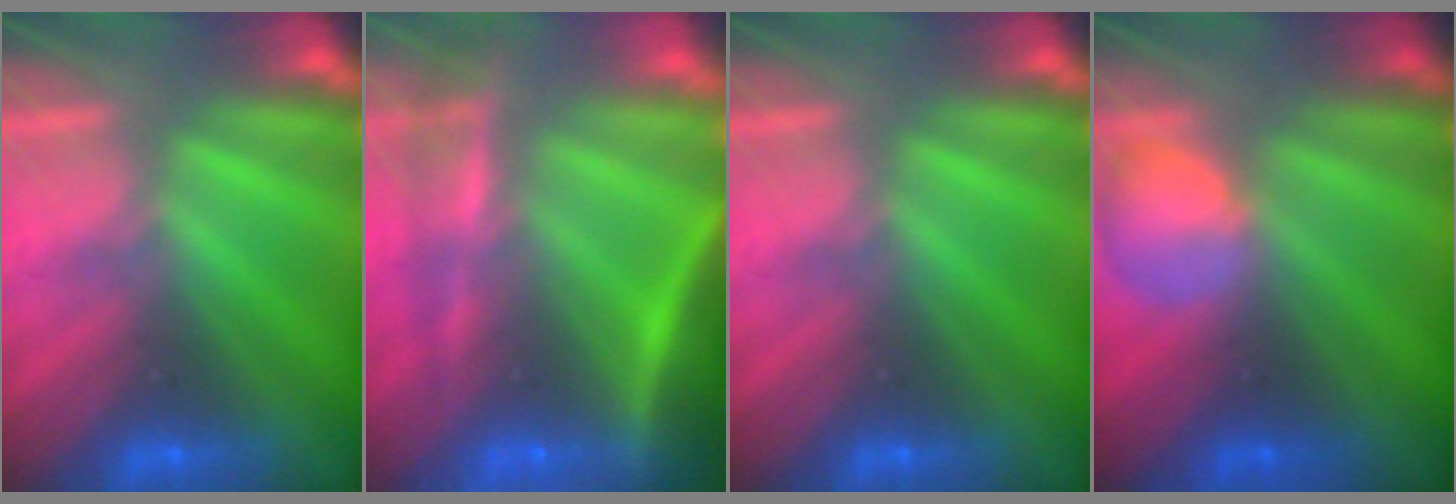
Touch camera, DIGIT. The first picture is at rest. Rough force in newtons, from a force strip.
{"total": 8.7}
{"total": 0.0}
{"total": 2.4}